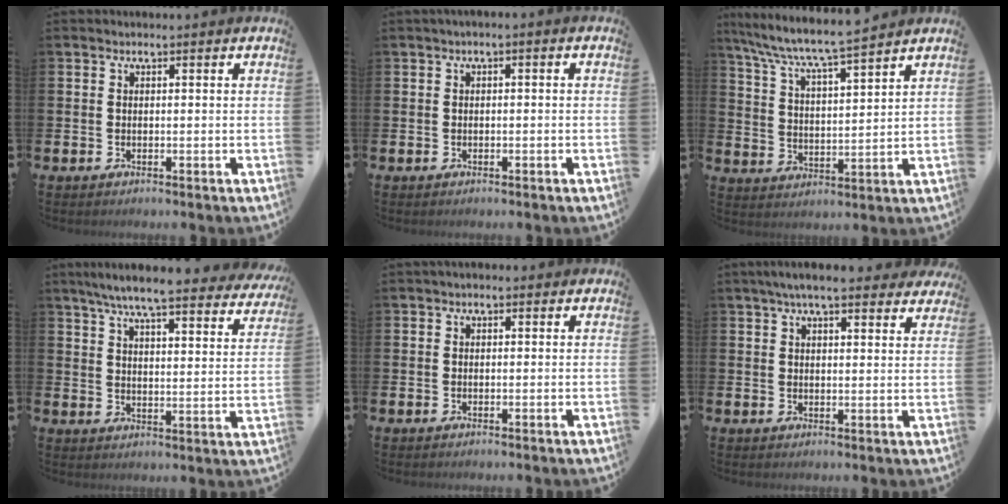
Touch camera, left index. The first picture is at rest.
{"total": 0.7, "force": [-0.5, 0.2, 0.5], "torque": [-0.012, 0.001, -0.010]}
{"total": 7.1, "force": [6.6, 0.2, 2.5], "torque": [-0.073, -0.045, 0.111]}
{"total": 7.3, "force": [6.6, 0.6, 3.1], "torque": [-0.079, -0.038, 0.113]}
{"total": 0.6, "force": [-0.1, 0.5, 0.3], "torque": [-0.002, 0.006, -0.006]}
{"total": 5.5, "force": [4.7, 1.1, 2.5], "torque": [-0.055, -0.008, 0.085]}